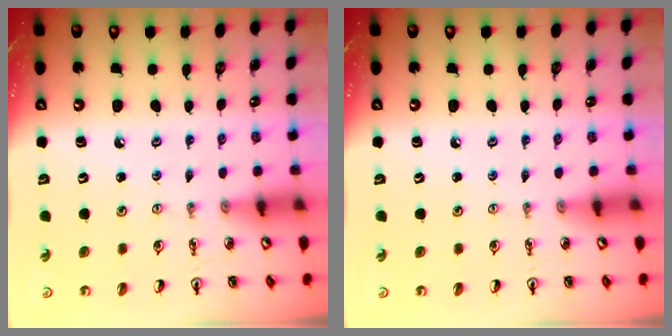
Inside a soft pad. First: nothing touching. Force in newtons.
{"total": 0.0}